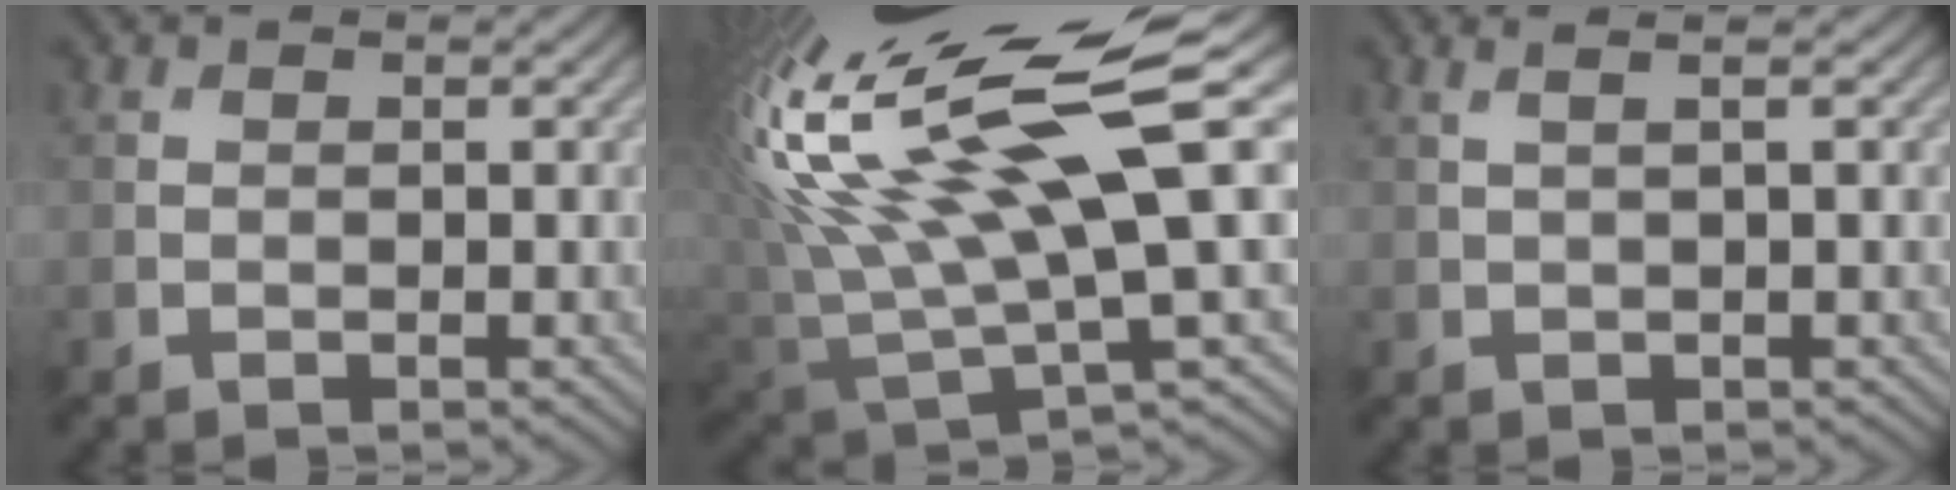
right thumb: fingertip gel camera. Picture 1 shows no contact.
{"total": 19.9, "force": [7.0, 5.8, 17.7], "torque": [-0.365, 0.019, 0.126]}
{"total": 2.1, "force": [0.8, 0.5, 1.9], "torque": [-0.026, 0.009, -0.002]}